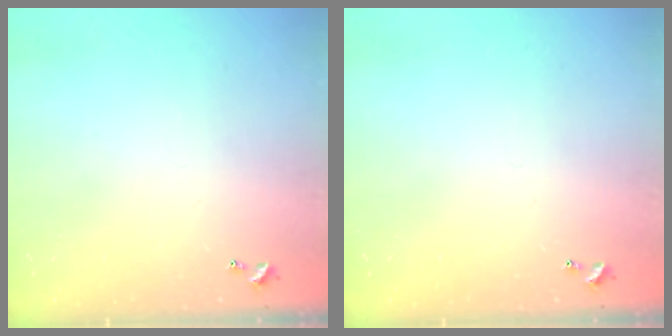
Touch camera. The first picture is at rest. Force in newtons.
{"total": 0.0}